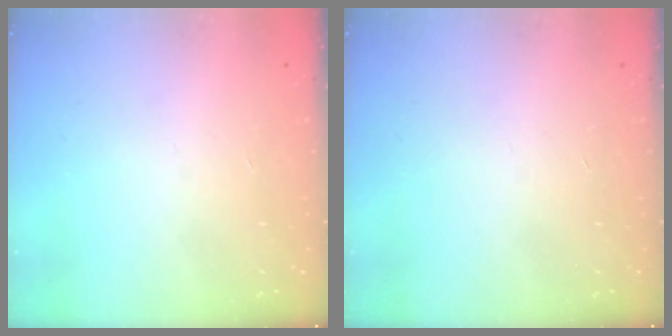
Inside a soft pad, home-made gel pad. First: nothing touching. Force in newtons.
{"total": 0.0}